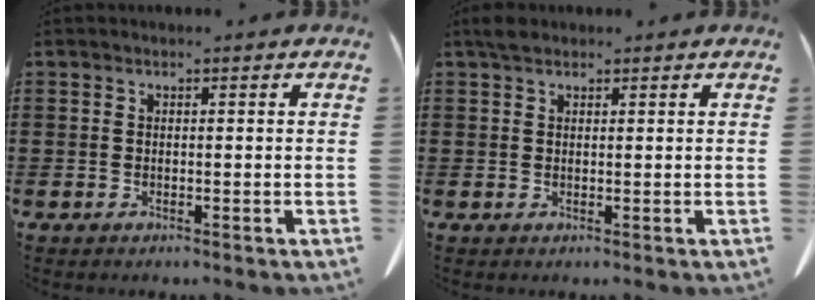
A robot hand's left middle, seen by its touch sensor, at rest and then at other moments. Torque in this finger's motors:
{"motor_torque": [0.58, 0.36, 0.13, 0.01]}